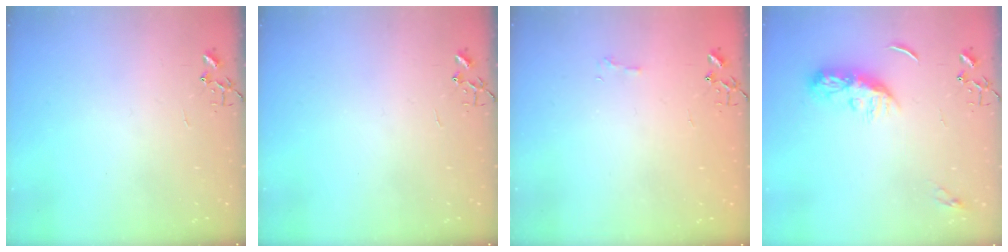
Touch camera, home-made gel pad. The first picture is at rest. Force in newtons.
{"total": 0.0}
{"total": 6.0, "press": 5.9, "slide": 0.7}
{"total": 8.4, "press": 8.4, "slide": 0.4}